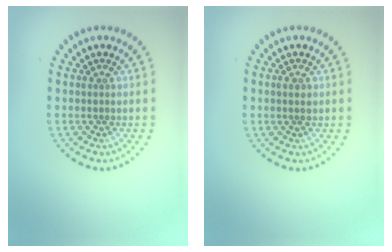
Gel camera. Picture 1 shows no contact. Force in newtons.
{"total": 1.0, "press": 1.0, "slide": 0.1}